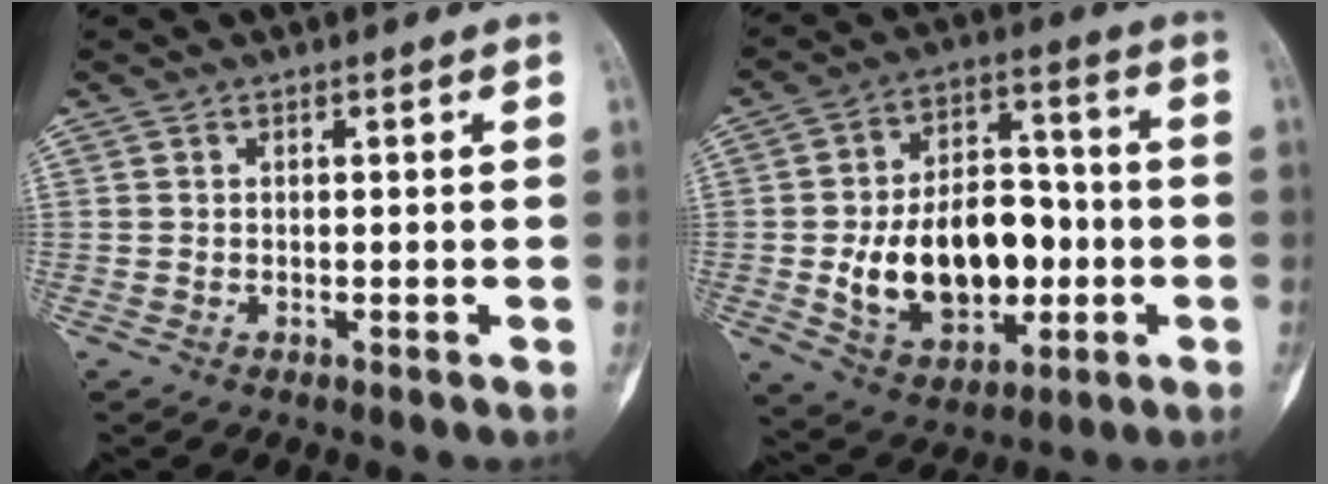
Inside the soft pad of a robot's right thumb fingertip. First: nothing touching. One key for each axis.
{"total": 18.8, "fx": -2.8, "fy": 12.4, "fz": 13.8, "tx": -0.185, "ty": 0.028, "tz": -0.029}